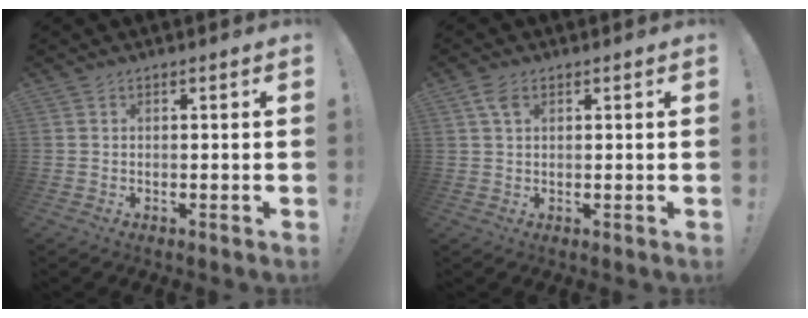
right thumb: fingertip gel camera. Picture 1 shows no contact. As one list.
[{"total": 3.8, "force": [1.5, 2.1, 2.7], "torque": [-0.056, 0.004, 0.030]}]